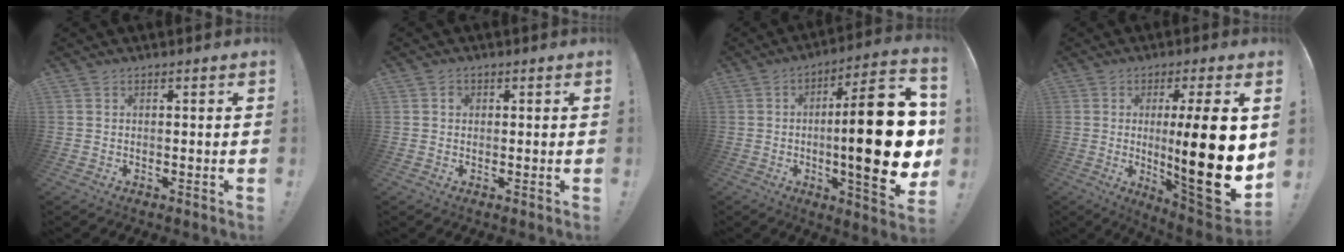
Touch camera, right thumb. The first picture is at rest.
{"total": 1.2, "force": [0.2, 1.1, 0.4], "torque": [-0.003, 0.002, 0.001]}
{"total": 26.6, "force": [-1.2, 6.5, 25.8], "torque": [-0.403, -0.003, -0.022]}
{"total": 21.7, "force": [0.1, 2.6, 21.5], "torque": [-0.345, -0.035, -0.005]}